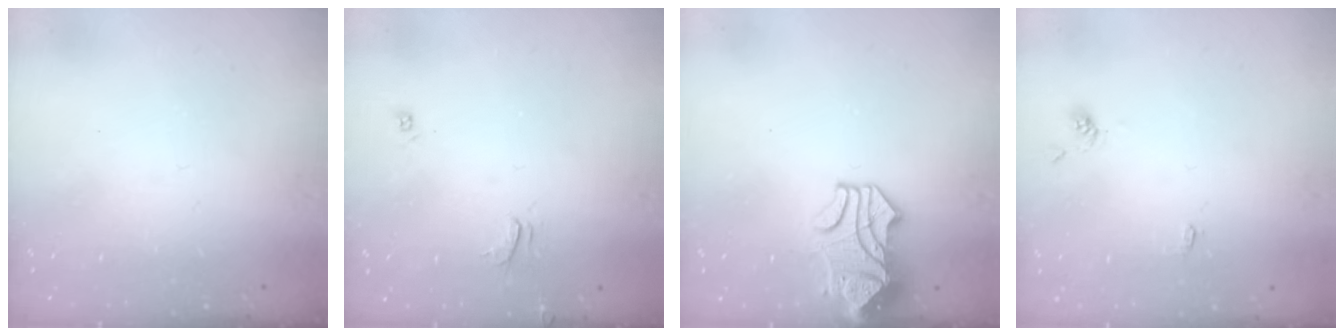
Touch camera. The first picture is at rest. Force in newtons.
{"total": 2.0, "press": 1.9, "slide": 0.4}
{"total": 2.2, "press": 1.9, "slide": 1.1}
{"total": 1.1, "press": 1.1, "slide": 0.4}